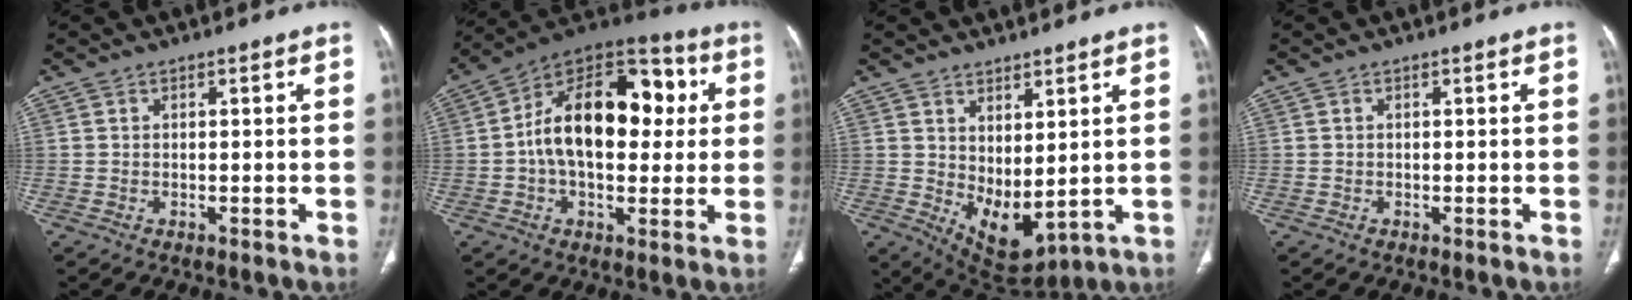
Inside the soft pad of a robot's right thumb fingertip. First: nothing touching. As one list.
[{"total": 21.7, "force": [2.3, 13.1, 17.1], "torque": [-0.241, 0.032, 0.027]}, {"total": 8.9, "force": [1.3, 4.5, 7.6], "torque": [-0.112, -0.027, 0.050]}, {"total": 0.0}]